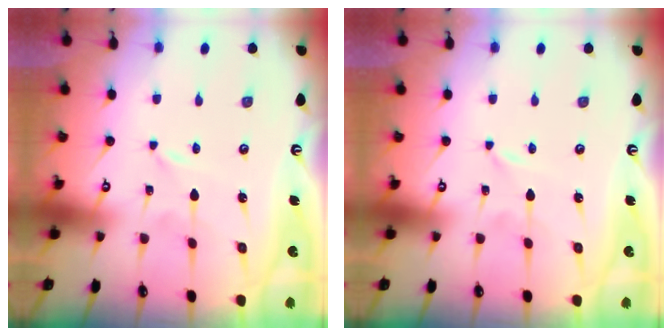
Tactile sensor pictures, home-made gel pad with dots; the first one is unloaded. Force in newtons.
{"total": 0.0}